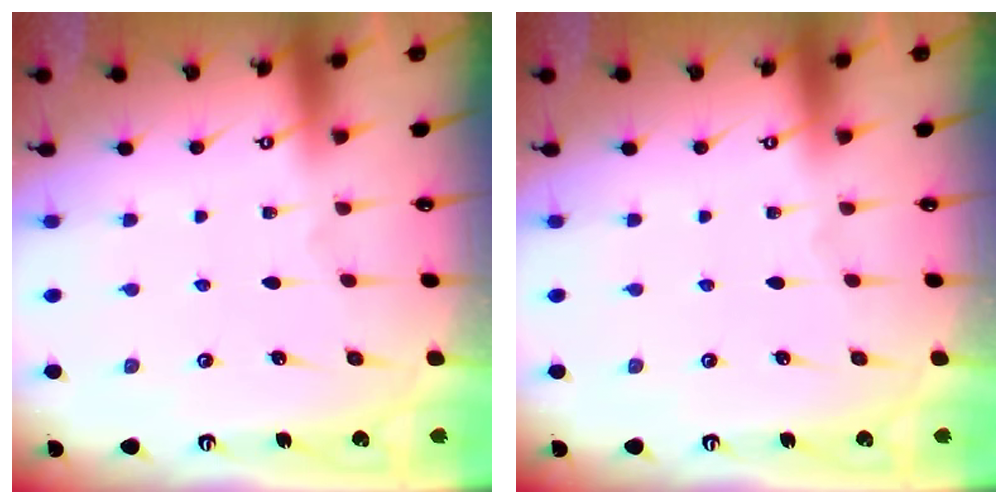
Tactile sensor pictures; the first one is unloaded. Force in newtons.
{"total": 0.0}